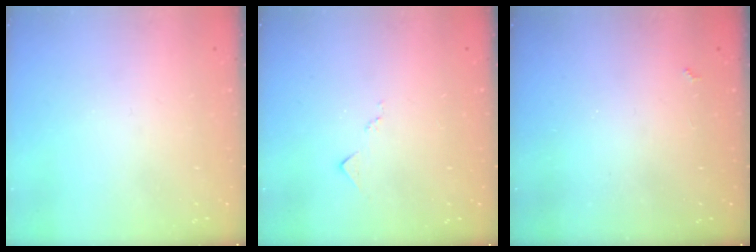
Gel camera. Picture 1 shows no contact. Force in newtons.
{"total": 6.3, "press": 6.3, "slide": 0.6}
{"total": 2.5, "press": 2.5, "slide": 0.4}